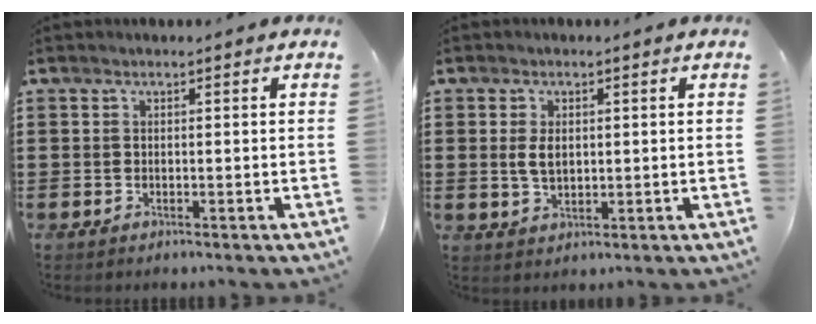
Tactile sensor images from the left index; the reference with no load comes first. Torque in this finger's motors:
{"motor_torque": [0.69, 0.56, 0.46, 0.04]}